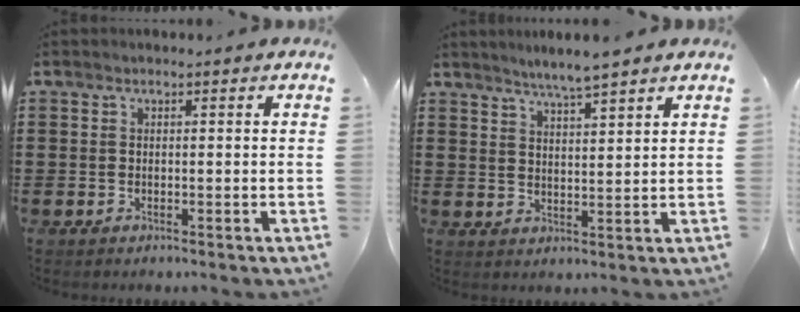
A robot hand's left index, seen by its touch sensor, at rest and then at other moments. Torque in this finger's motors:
{"motor_torque": [0.26, 0.07, 0.33, 0.06]}